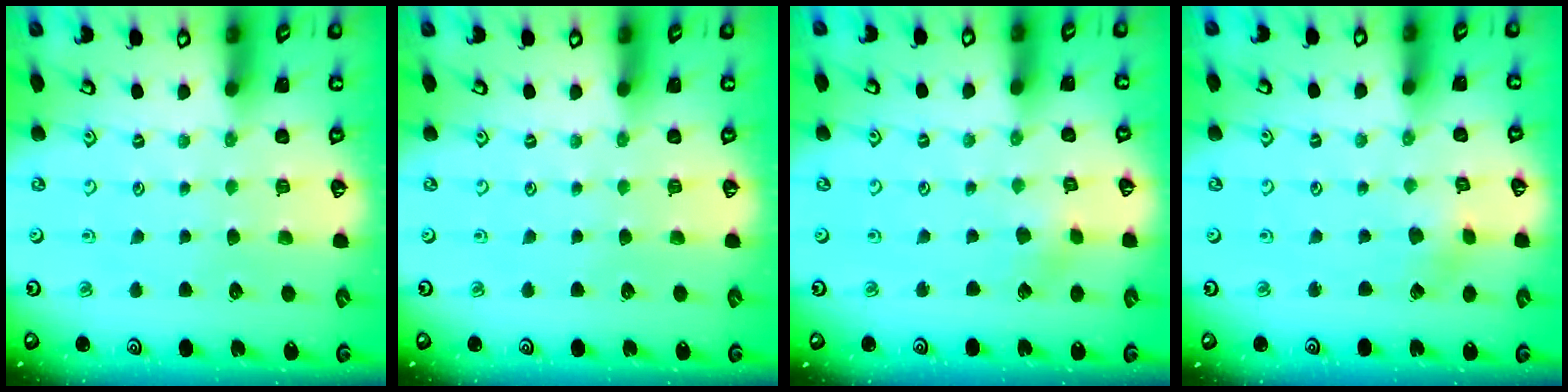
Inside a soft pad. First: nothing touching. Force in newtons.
{"total": 0.0}
{"total": 2.8, "press": 2.8, "slide": 0.1}
{"total": 1.7, "press": 1.7, "slide": 0.2}